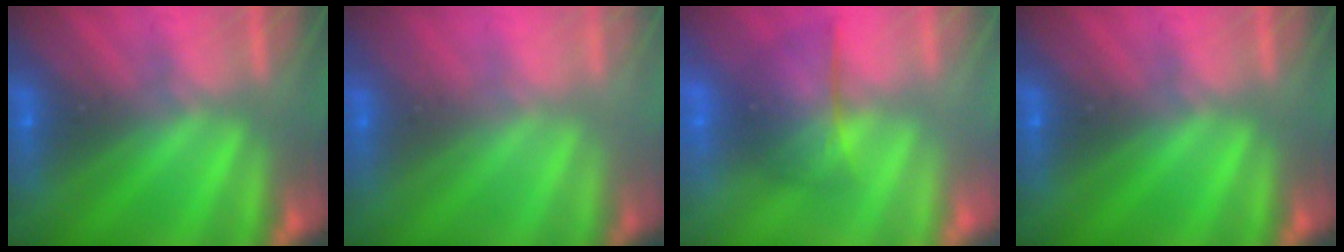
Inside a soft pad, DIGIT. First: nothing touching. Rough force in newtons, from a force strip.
{"total": 2.5}
{"total": 2.2}
{"total": 0.0}